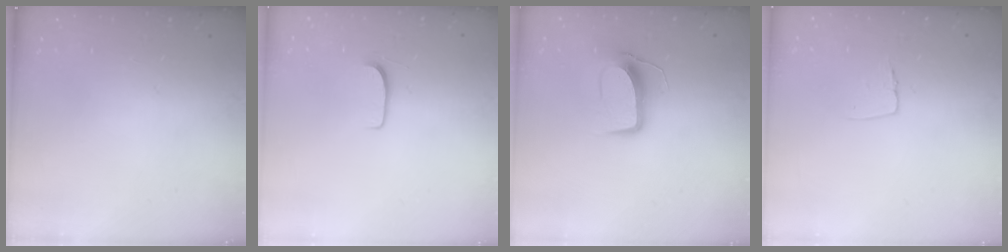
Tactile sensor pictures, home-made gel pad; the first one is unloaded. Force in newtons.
{"total": 5.8, "press": 5.8, "slide": 0.4}
{"total": 9.7, "press": 9.7, "slide": 0.6}
{"total": 5.0, "press": 5.0, "slide": 0.3}